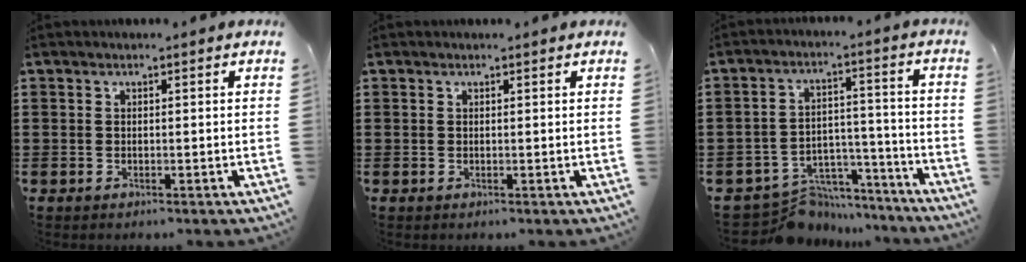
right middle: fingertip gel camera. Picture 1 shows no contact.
{"total": 0.0}
{"total": 7.7, "force": [-7.1, 2.6, 1.0], "torque": [-0.023, 0.023, -0.139]}